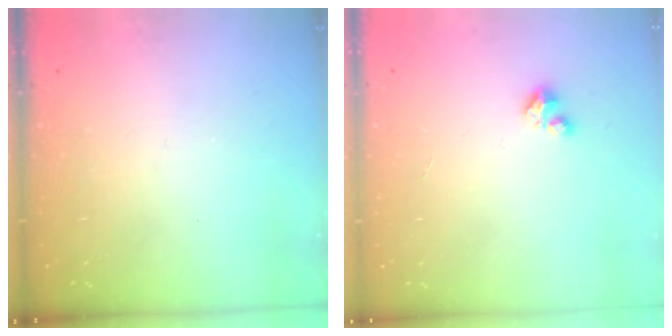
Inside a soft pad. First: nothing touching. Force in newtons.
{"total": 1.5, "press": 1.5, "slide": 0.2}